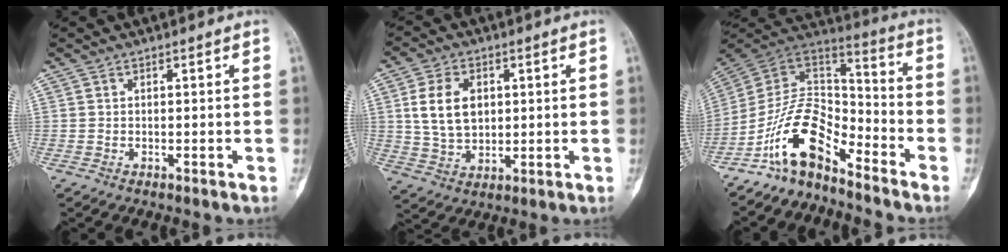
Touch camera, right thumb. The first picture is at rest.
{"total": 10.1, "force": [2.1, 6.9, 7.0], "torque": [-0.118, -0.006, 0.046]}
{"total": 13.8, "force": [-9.4, 6.2, 8.0], "torque": [-0.121, 0.100, -0.188]}